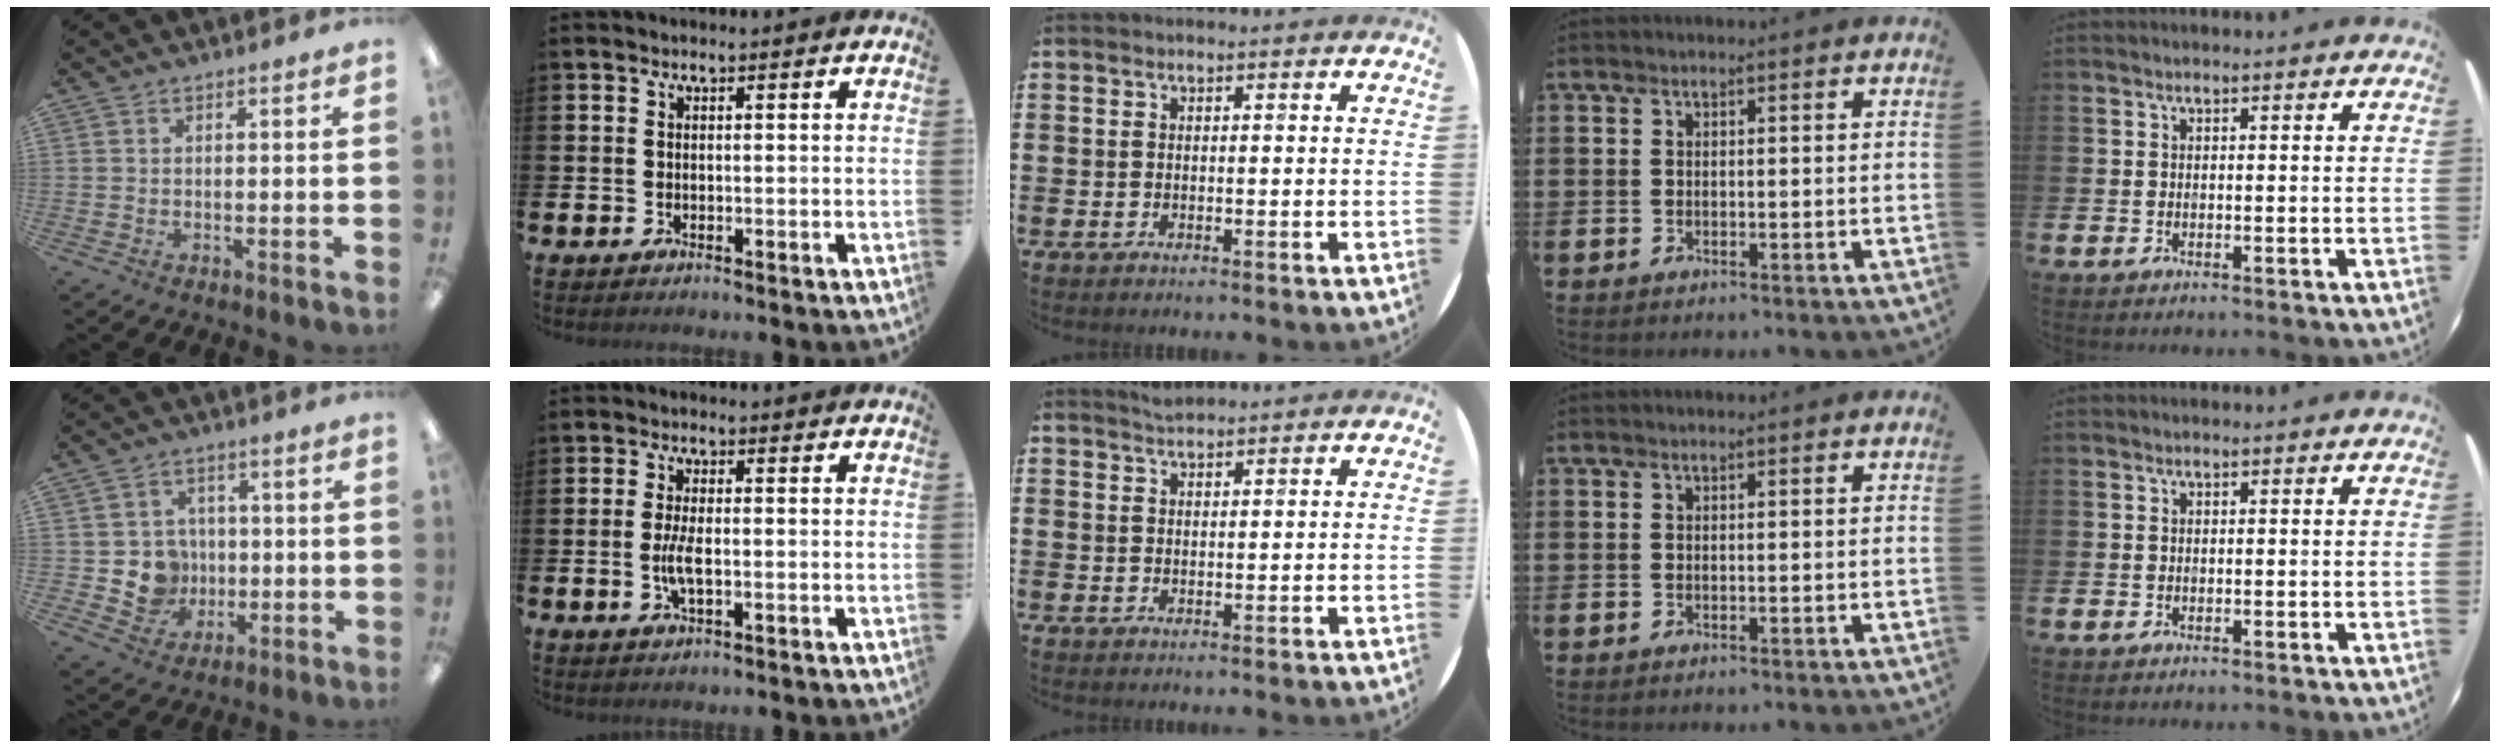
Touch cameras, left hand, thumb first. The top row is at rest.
{"thumb": {"total": 8.1, "force": [-0.4, 7.9, 2.0], "torque": [-0.044, 0.005, 0.001]}, "index": {"total": 3.5, "force": [-0.6, 1.1, 3.2], "torque": [-0.059, -0.003, -0.015]}, "middle": {"total": 1.5, "force": [1.5, 0.0, 0.1], "torque": [-0.004, 0.000, 0.029]}}